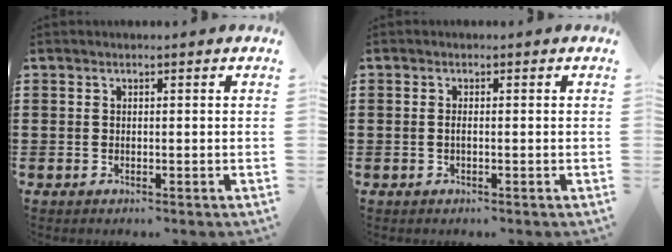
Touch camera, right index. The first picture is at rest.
{"total": 0.7, "force": [-0.2, 0.1, 0.7], "torque": [-0.014, -0.002, -0.004]}